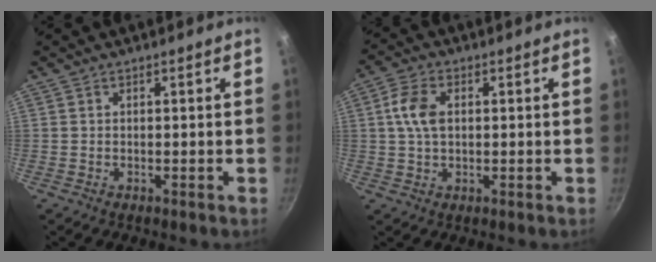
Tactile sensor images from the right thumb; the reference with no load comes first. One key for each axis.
{"total": 6.3, "fx": 1.0, "fy": 4.0, "fz": 4.8, "tx": -0.089, "ty": 0.009, "tz": 0.014}